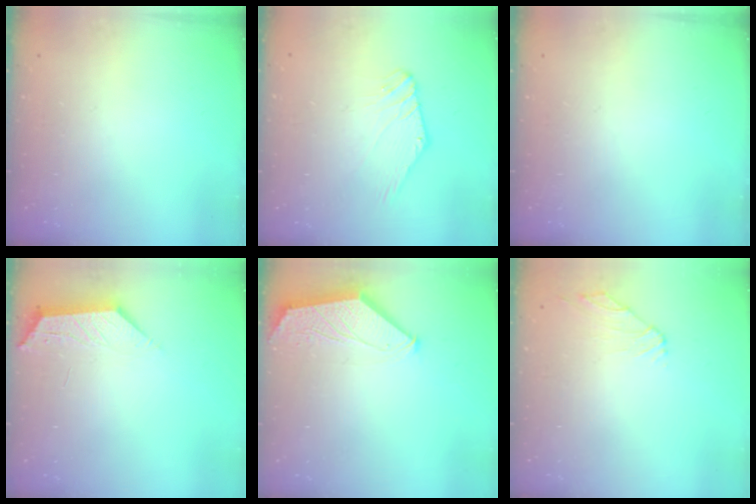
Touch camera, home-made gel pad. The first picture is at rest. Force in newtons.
{"total": 0.0}
{"total": 0.0}
{"total": 2.0, "press": 2.0, "slide": 0.4}
{"total": 1.6, "press": 1.6, "slide": 0.4}
{"total": 0.9, "press": 0.8, "slide": 0.5}